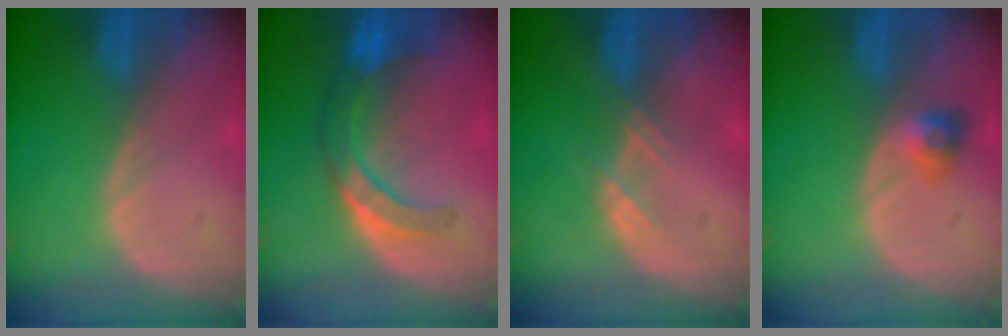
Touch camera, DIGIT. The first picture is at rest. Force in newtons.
{"total": 7.3, "press": 6.8, "slide": 2.7}
{"total": 1.9, "press": 1.9, "slide": 0.3}
{"total": 2.9, "press": 2.7, "slide": 1.2}